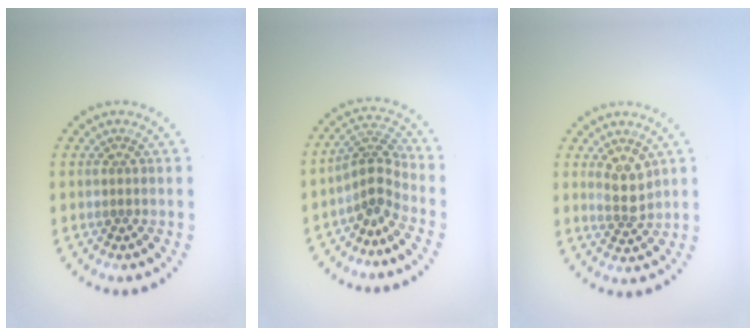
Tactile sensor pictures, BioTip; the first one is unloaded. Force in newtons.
{"total": 2.9, "press": 2.0, "slide": 2.1}
{"total": 2.4, "press": 2.1, "slide": 1.0}